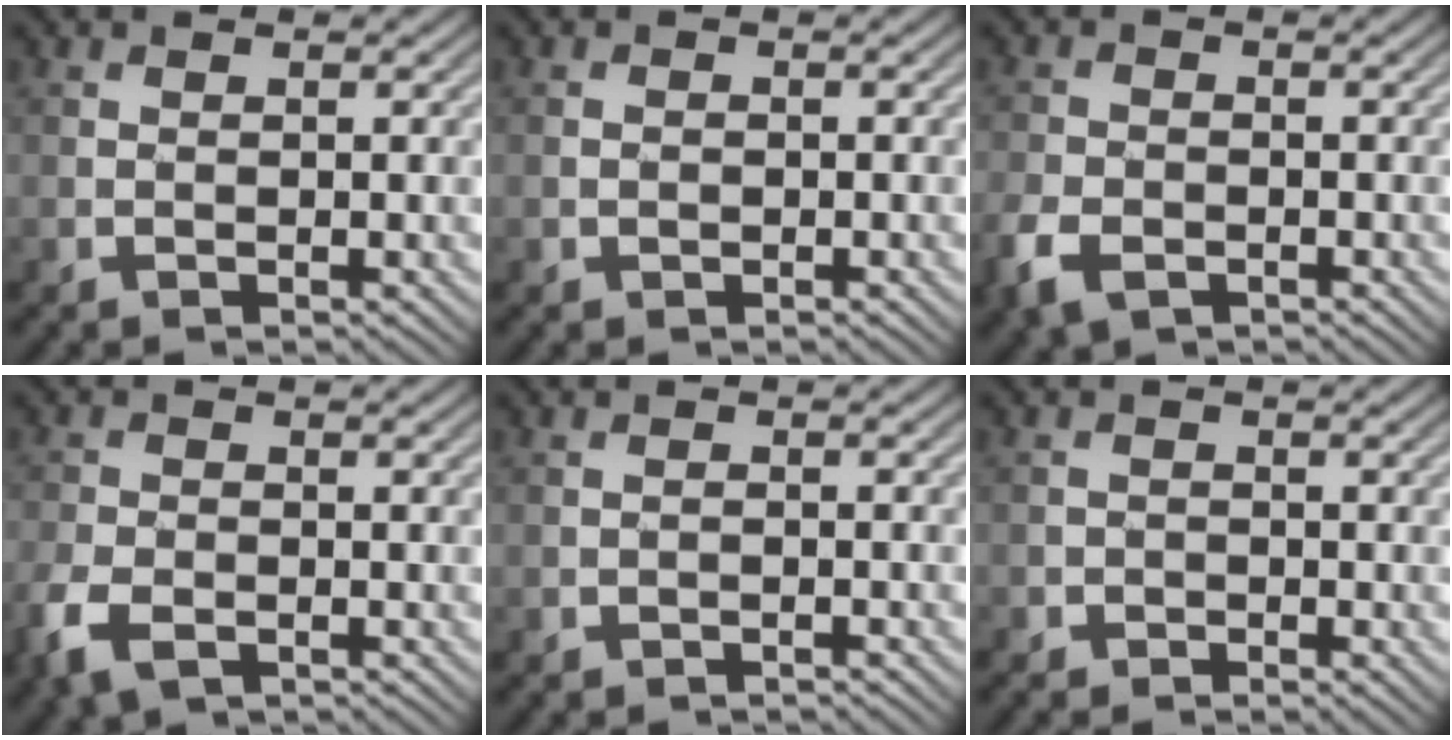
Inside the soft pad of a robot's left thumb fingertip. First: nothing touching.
{"total": 0.7, "force": [-0.3, 0.5, 0.3], "torque": [-0.005, -0.002, -0.005]}
{"total": 5.0, "force": [-2.8, 3.1, 2.8], "torque": [-0.071, -0.012, -0.062]}
{"total": 5.8, "force": [-3.2, 3.2, 3.6], "torque": [-0.089, -0.017, -0.069]}
{"total": 0.8, "force": [-0.8, 0.2, 0.3], "torque": [-0.003, 0.001, -0.016]}
{"total": 1.7, "force": [-1.4, 0.8, 0.2], "torque": [-0.002, -0.001, -0.030]}